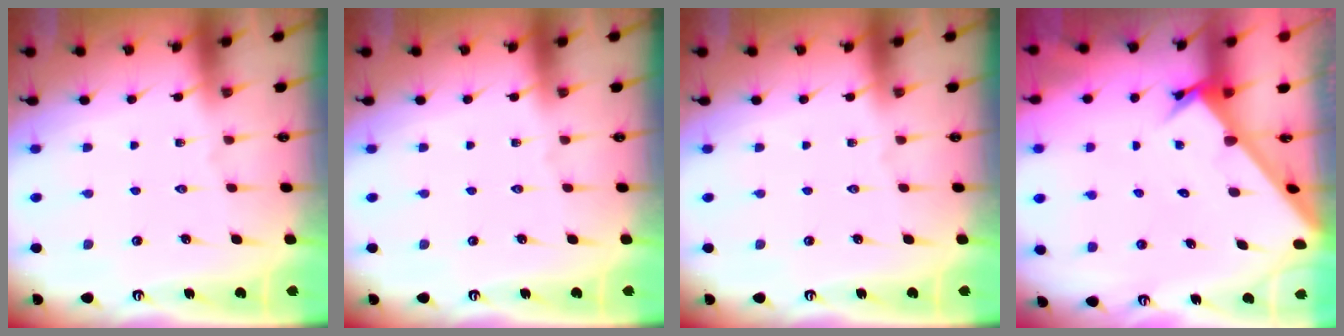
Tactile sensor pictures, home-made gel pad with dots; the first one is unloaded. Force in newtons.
{"total": 0.0}
{"total": 0.0}
{"total": 2.6, "press": 2.6, "slide": 0.2}